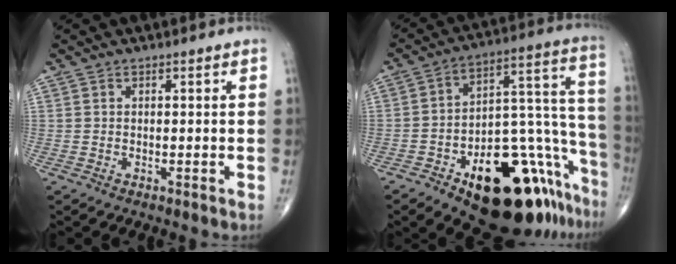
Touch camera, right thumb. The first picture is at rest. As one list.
[{"total": 28.0, "force": [-14.6, 12.3, 20.6], "torque": [-0.190, 0.111, -0.206]}]